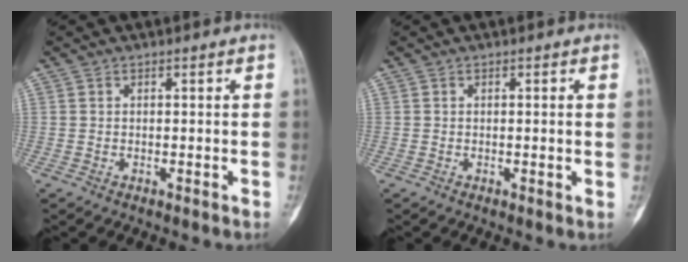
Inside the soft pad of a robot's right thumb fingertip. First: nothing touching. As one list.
[{"total": 1.2, "force": [0.2, 0.2, 1.2], "torque": [-0.018, -0.002, 0.001]}]